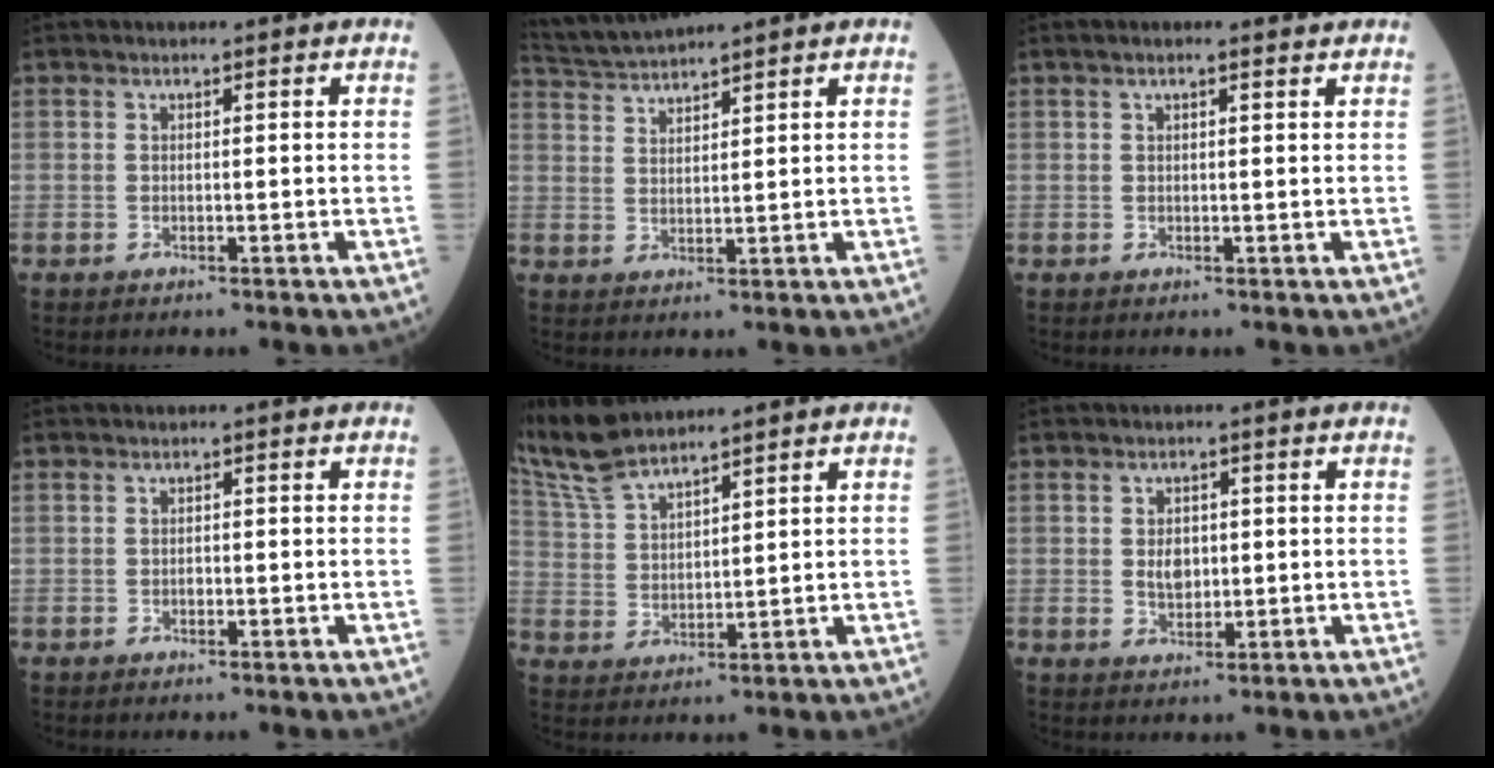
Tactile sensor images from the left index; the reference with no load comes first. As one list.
[{"total": 5.7, "force": [5.5, -1.2, 1.1], "torque": [-0.034, 0.016, 0.111]}, {"total": 2.8, "force": [2.3, 0.3, 1.7], "torque": [-0.027, 0.019, 0.031]}, {"total": 0.5, "force": [-0.2, 0.4, 0.3], "torque": [-0.005, 0.001, -0.006]}, {"total": 8.5, "force": [7.9, 0.8, 2.8], "torque": [-0.082, 0.016, 0.171]}, {"total": 3.0, "force": [0.2, 2.2, 2.1], "torque": [-0.037, 0.002, 0.009]}]